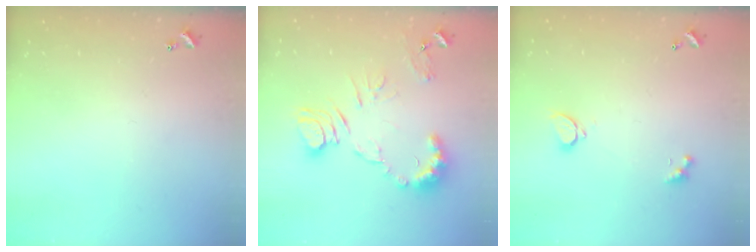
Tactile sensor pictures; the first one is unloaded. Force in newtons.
{"total": 11.5, "press": 11.5, "slide": 0.6}
{"total": 2.1, "press": 1.8, "slide": 1.0}